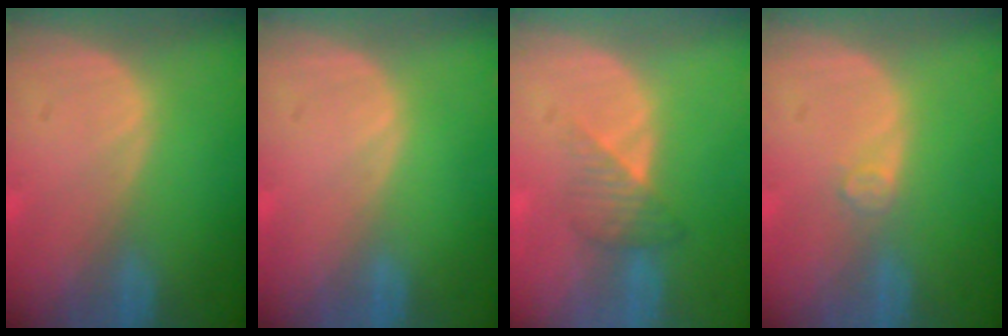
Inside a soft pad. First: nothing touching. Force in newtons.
{"total": 0.0}
{"total": 3.4, "press": 3.2, "slide": 1.1}
{"total": 1.5, "press": 1.5, "slide": 0.2}